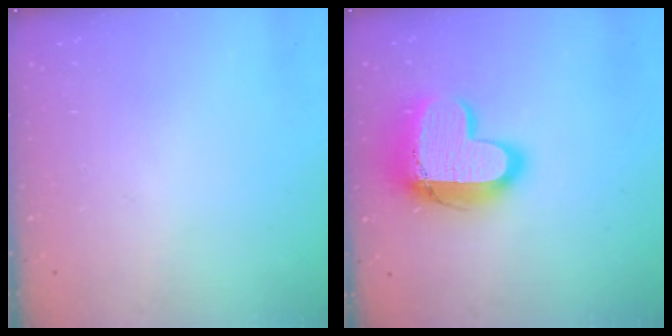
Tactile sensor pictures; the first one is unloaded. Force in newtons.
{"total": 16.7, "press": 16.7, "slide": 1.5}